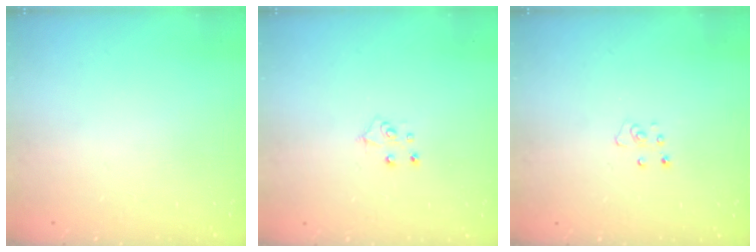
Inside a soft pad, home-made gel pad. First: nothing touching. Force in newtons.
{"total": 5.6, "press": 5.6, "slide": 0.5}
{"total": 2.8, "press": 2.8, "slide": 0.2}